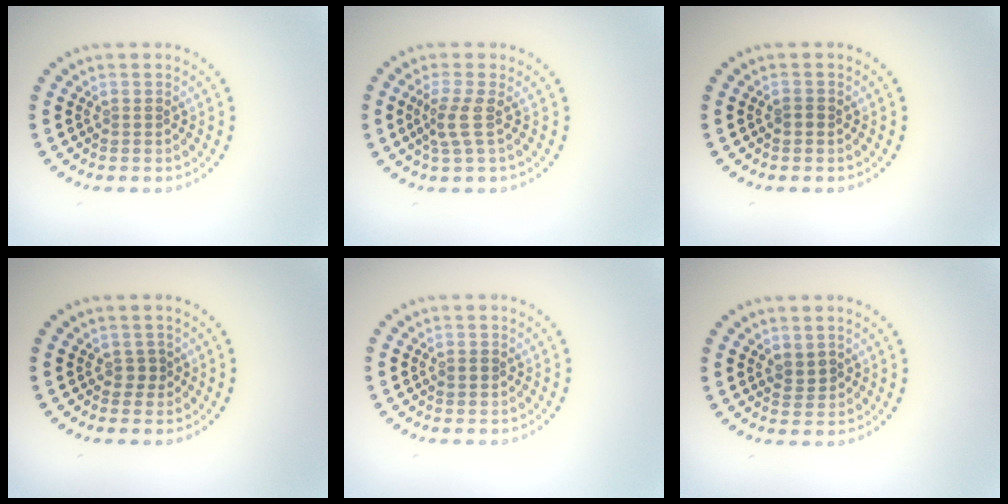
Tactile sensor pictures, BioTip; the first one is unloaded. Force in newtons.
{"total": 2.3, "press": 1.6, "slide": 1.6}
{"total": 0.8, "press": 0.8, "slide": 0.2}
{"total": 1.0, "press": 0.9, "slide": 0.4}
{"total": 1.1, "press": 1.1, "slide": 0.2}
{"total": 0.9, "press": 0.8, "slide": 0.4}